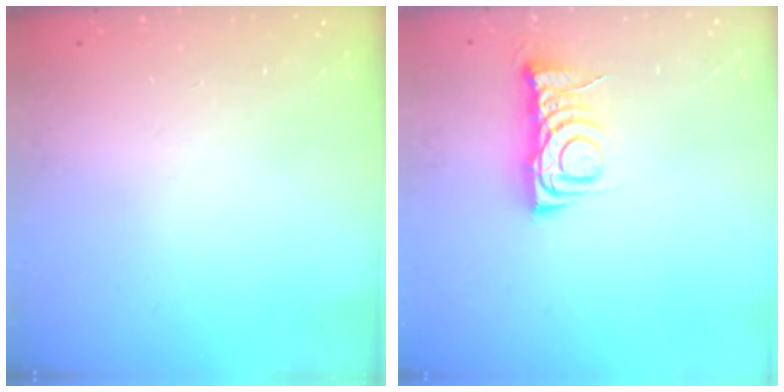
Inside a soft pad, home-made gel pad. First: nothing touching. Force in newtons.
{"total": 6.8, "press": 6.8, "slide": 0.6}